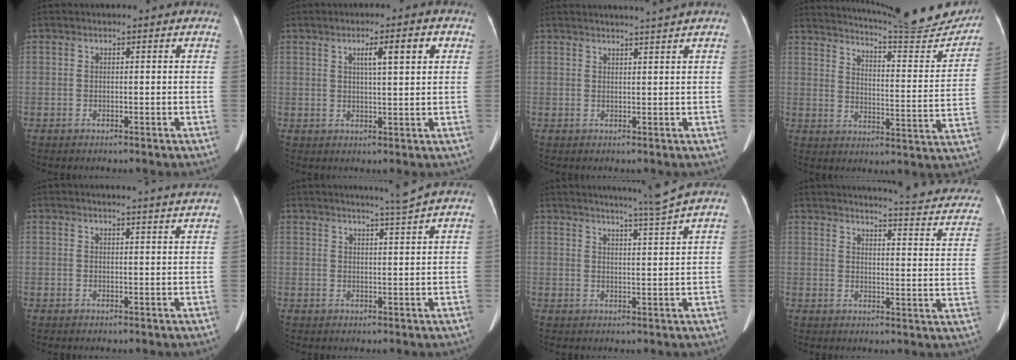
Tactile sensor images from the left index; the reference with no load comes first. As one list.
[{"total": 5.0, "force": [1.9, 0.4, 4.6], "torque": [-0.072, 0.008, 0.030]}, {"total": 4.5, "force": [4.0, -1.3, 1.6], "torque": [-0.017, 0.005, 0.049]}, {"total": 21.5, "force": [20.1, 1.6, 7.5], "torque": [-0.110, -0.064, 0.251]}, {"total": 5.2, "force": [4.8, -1.2, 1.7], "torque": [-0.020, -0.003, 0.043]}, {"total": 3.6, "force": [3.0, -1.7, 1.0], "torque": [-0.017, -0.017, 0.049]}, {"total": 5.9, "force": [5.0, -2.5, 1.8], "torque": [-0.032, -0.022, 0.080]}, {"total": 19.1, "force": [17.0, 2.5, 8.4], "torque": [-0.098, -0.048, 0.175]}]